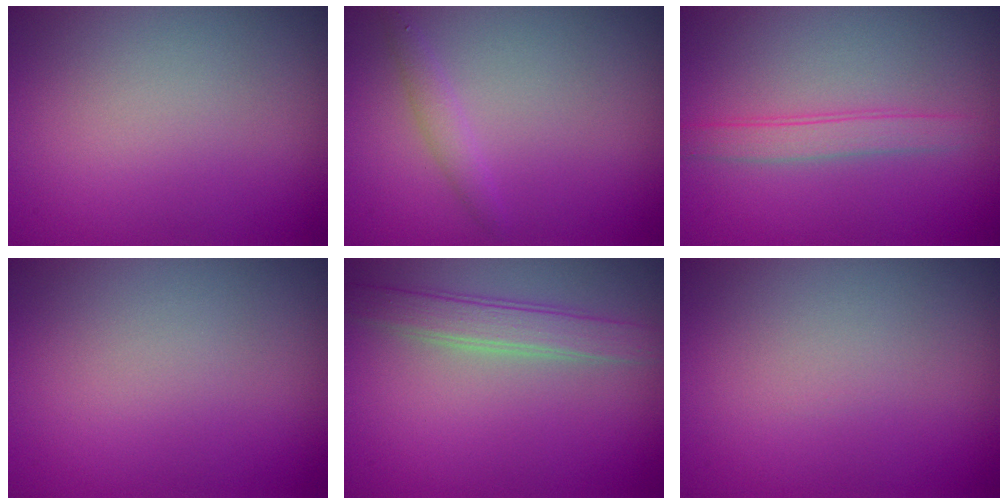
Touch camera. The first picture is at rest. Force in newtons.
{"total": 1.3, "press": 1.3, "slide": 0.1}
{"total": 2.0, "press": 2.0, "slide": 0.1}
{"total": 0.0}
{"total": 2.9, "press": 2.9, "slide": 0.2}
{"total": 0.0}